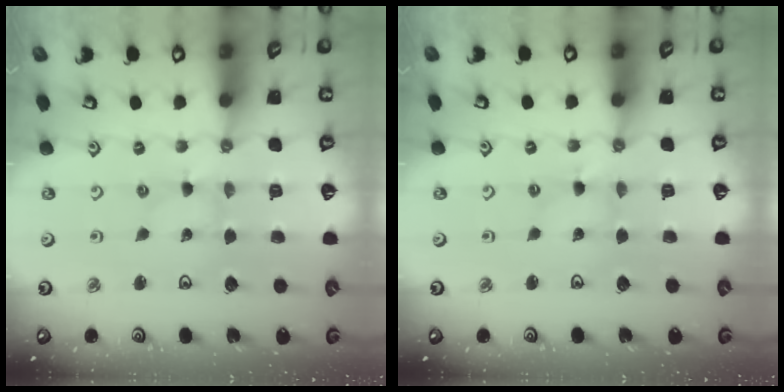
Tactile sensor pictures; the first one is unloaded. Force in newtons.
{"total": 1.1, "press": 1.1, "slide": 0.1}